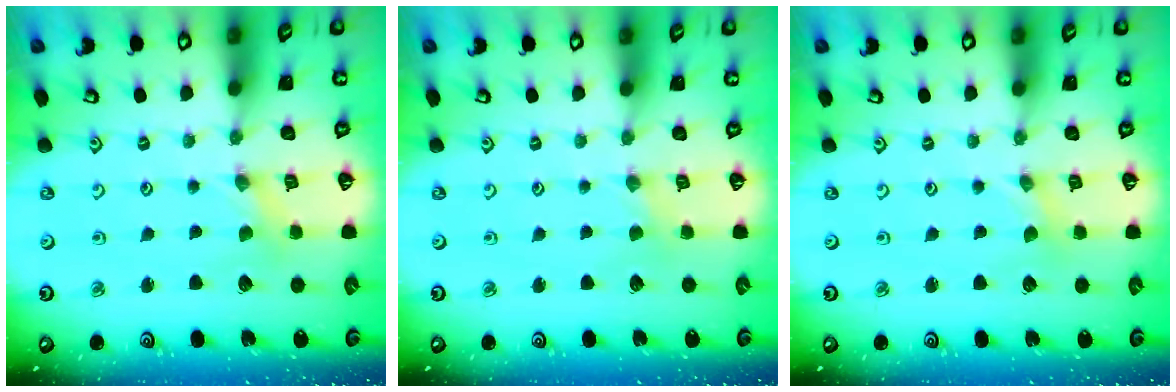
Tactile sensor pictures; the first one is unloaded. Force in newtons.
{"total": 1.3, "press": 1.3, "slide": 0.1}
{"total": 0.0}